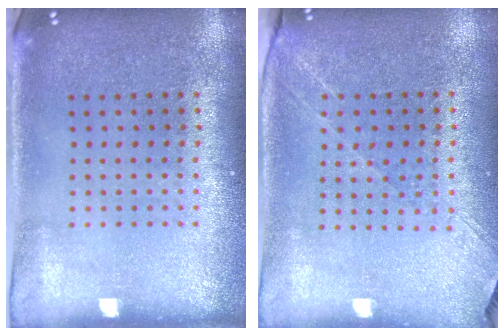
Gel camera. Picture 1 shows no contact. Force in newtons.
{"total": 1.3, "press": 1.2, "slide": 0.5}